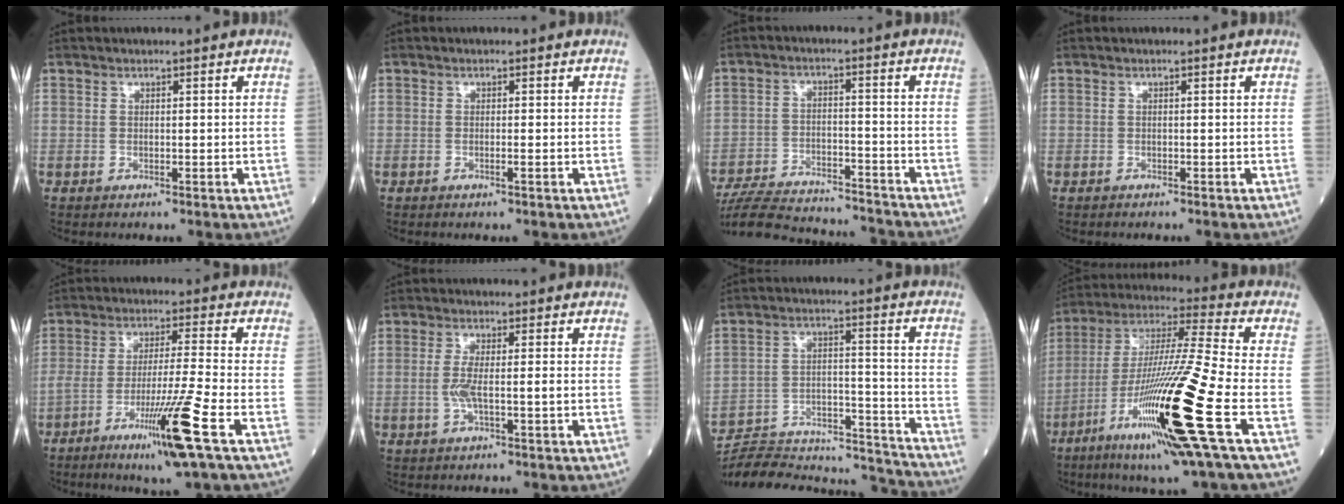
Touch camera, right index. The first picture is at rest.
{"total": 0.6, "force": [-0.3, -0.1, 0.6], "torque": [-0.011, 0.001, -0.005]}
{"total": 17.5, "force": [-16.7, 2.5, 4.8], "torque": [-0.102, -0.003, -0.251]}
{"total": 0.5, "force": [-0.5, 0.0, 0.0], "torque": [-0.002, -0.002, -0.011]}
{"total": 11.5, "force": [-5.6, -1.8, 9.9], "torque": [-0.184, -0.026, -0.102]}
{"total": 3.7, "force": [-0.7, 0.2, 3.6], "torque": [-0.077, -0.003, -0.014]}
{"total": 21.3, "force": [-20.8, 2.6, 3.9], "torque": [-0.074, 0.022, -0.305]}
{"total": 22.4, "force": [-8.5, -0.7, 20.7], "torque": [-0.396, -0.043, -0.161]}